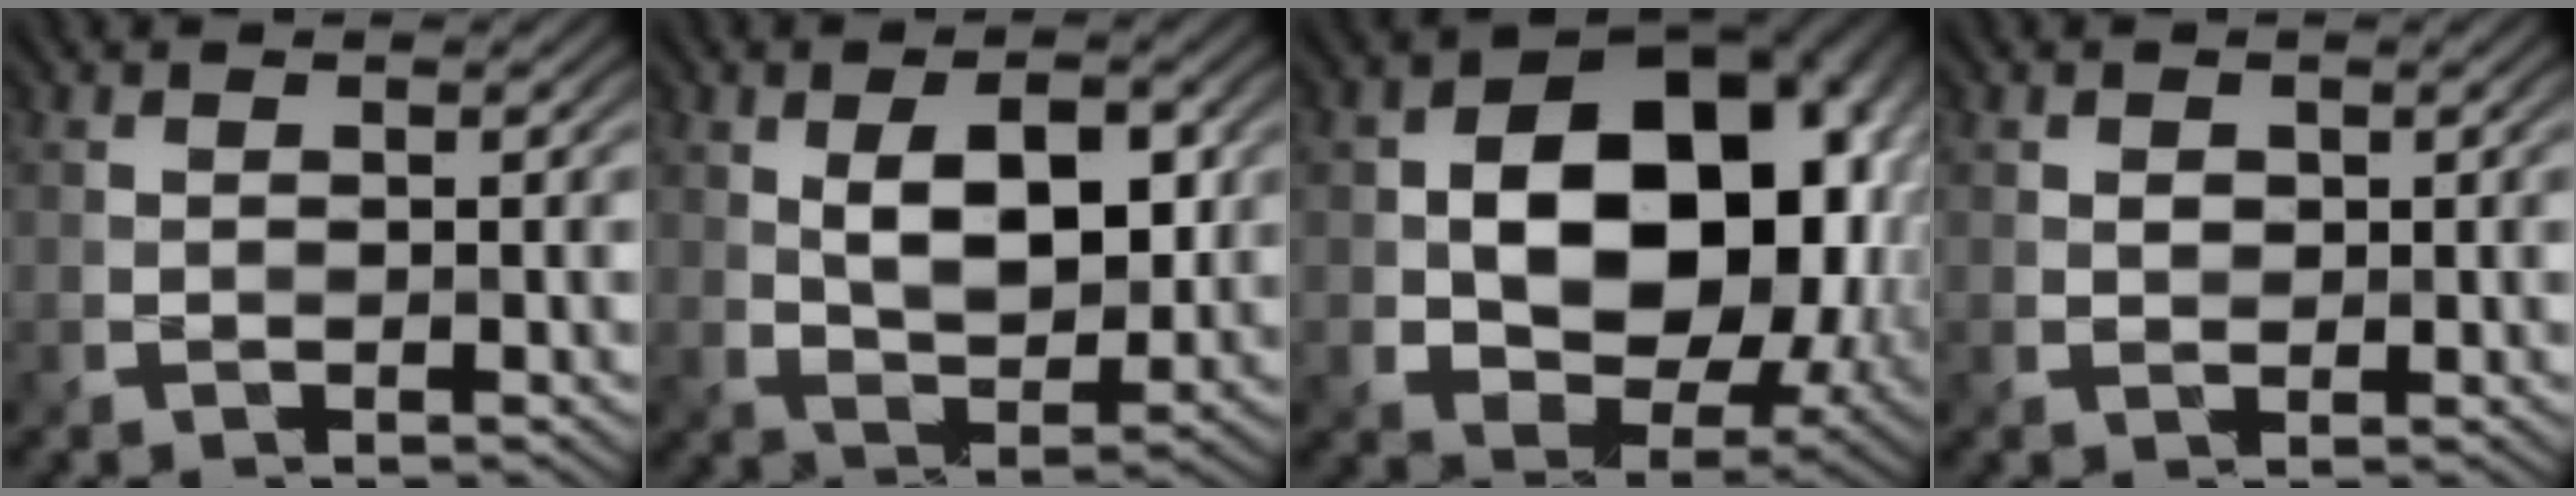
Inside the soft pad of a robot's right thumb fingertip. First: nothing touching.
{"total": 7.8, "force": [1.7, 4.3, 6.2], "torque": [-0.106, -0.004, 0.034]}
{"total": 16.4, "force": [0.7, 11.8, 11.4], "torque": [-0.161, -0.016, 0.031]}
{"total": 0.8, "force": [0.4, 0.7, 0.0], "torque": [-0.005, -0.006, 0.014]}